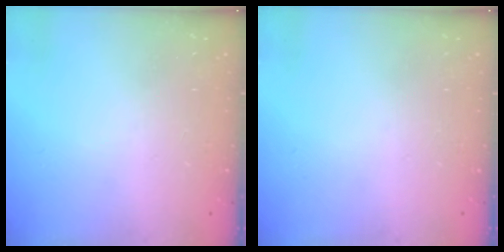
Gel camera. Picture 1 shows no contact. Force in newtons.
{"total": 0.0}